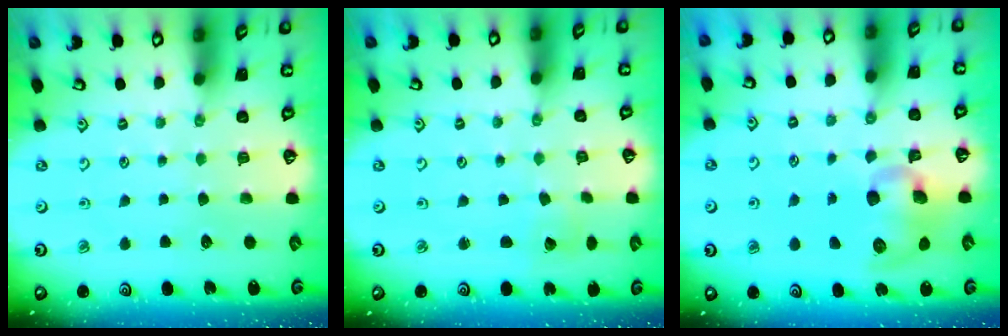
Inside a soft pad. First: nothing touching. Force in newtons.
{"total": 2.0, "press": 2.0, "slide": 0.1}
{"total": 10.8, "press": 10.6, "slide": 1.8}